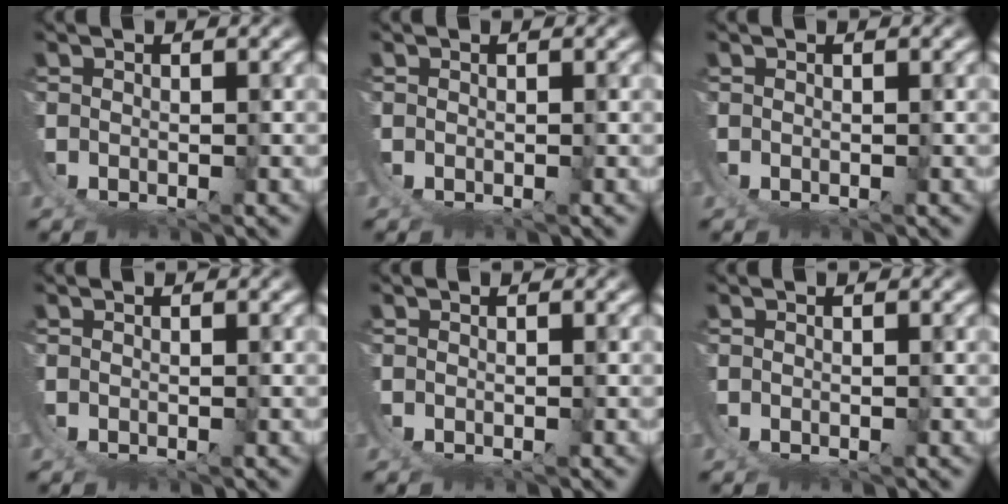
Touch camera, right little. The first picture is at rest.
{"total": 0.0}
{"total": 0.0}
{"total": 0.0}
{"total": 0.0}
{"total": 0.0}